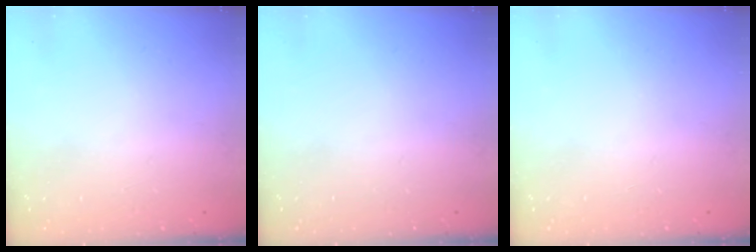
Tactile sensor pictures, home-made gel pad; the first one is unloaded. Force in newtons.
{"total": 0.0}
{"total": 0.0}